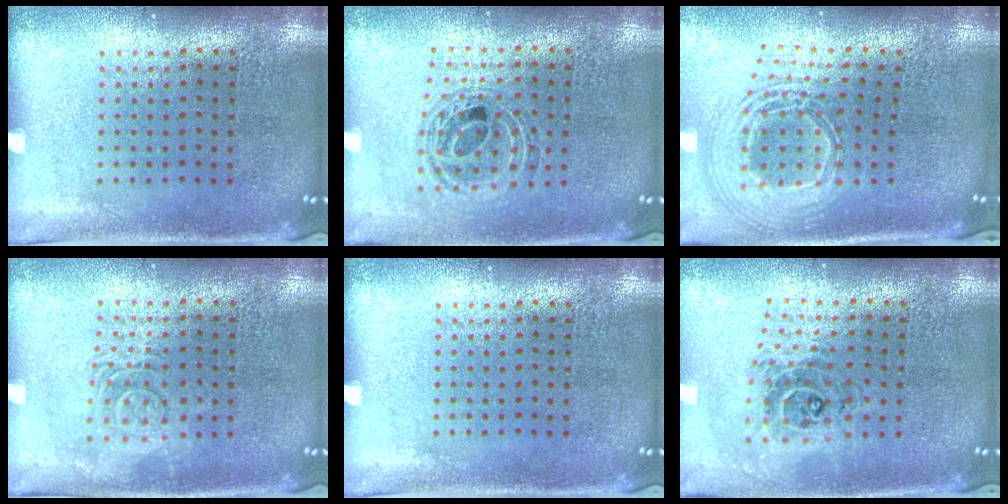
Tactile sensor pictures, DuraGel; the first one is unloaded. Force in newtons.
{"total": 0.9, "press": 0.9, "slide": 0.2}
{"total": 2.5, "press": 1.9, "slide": 1.7}
{"total": 2.8, "press": 2.8, "slide": 0.5}
{"total": 0.0}
{"total": 1.0, "press": 0.9, "slide": 0.3}